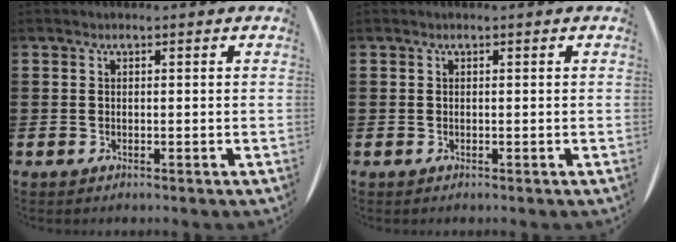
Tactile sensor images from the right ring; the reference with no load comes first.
{"total": 0.0}